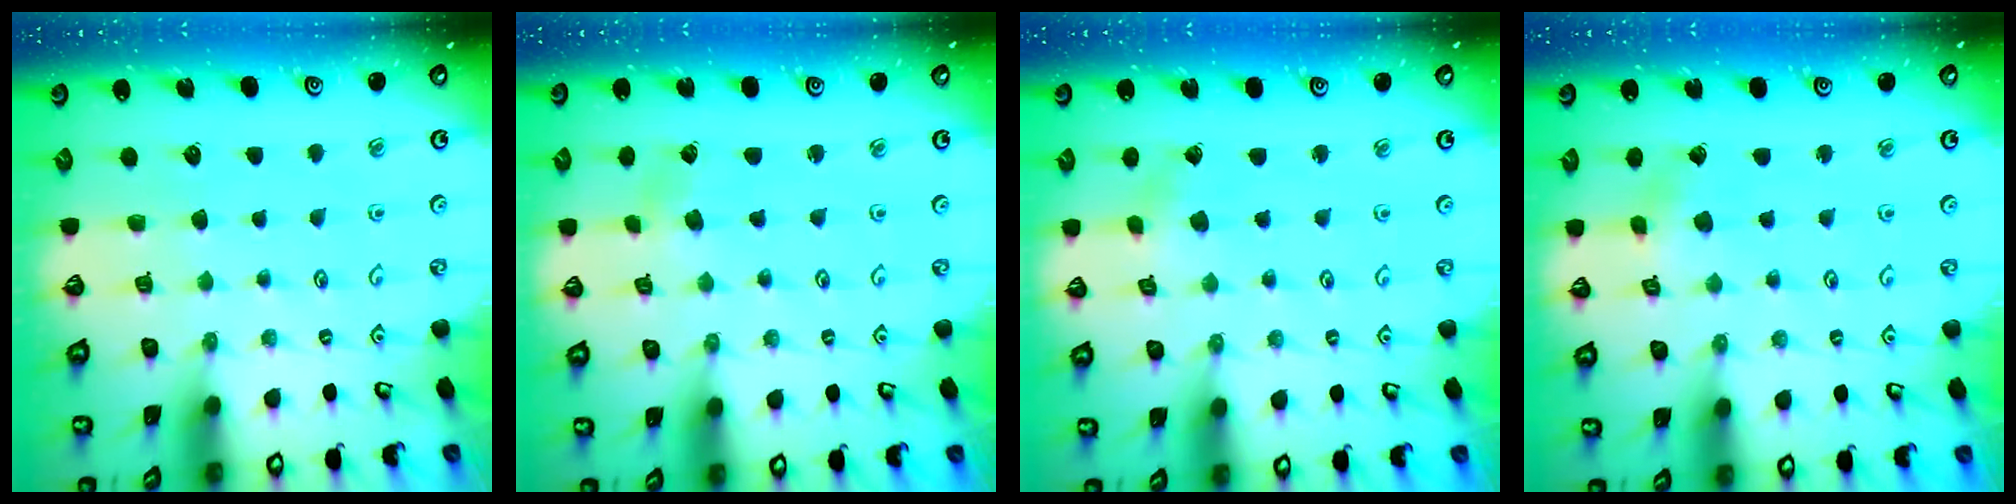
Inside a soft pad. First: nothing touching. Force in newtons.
{"total": 2.6, "press": 2.6, "slide": 0.4}
{"total": 1.3, "press": 1.3, "slide": 0.2}
{"total": 2.4, "press": 2.4, "slide": 0.3}